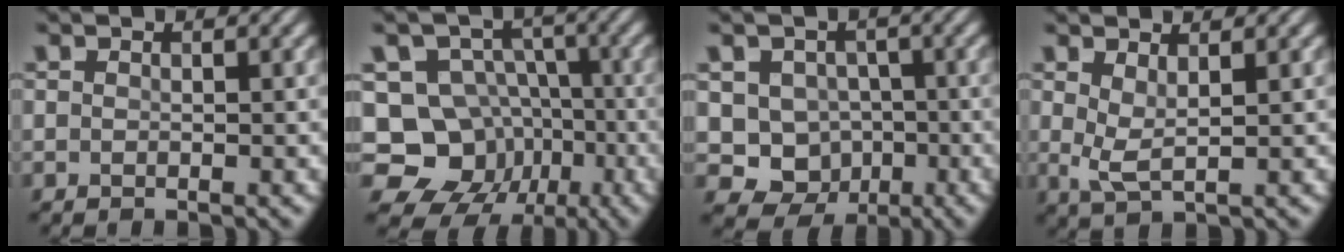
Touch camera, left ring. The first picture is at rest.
{"total": 10.3, "force": [-3.1, 8.9, 4.0], "torque": [-0.048, -0.001, -0.075]}
{"total": 6.4, "force": [-0.7, 5.8, 2.5], "torque": [-0.025, -0.003, -0.027]}
{"total": 2.2, "force": [1.0, 0.6, 1.9], "torque": [-0.043, -0.007, 0.020]}